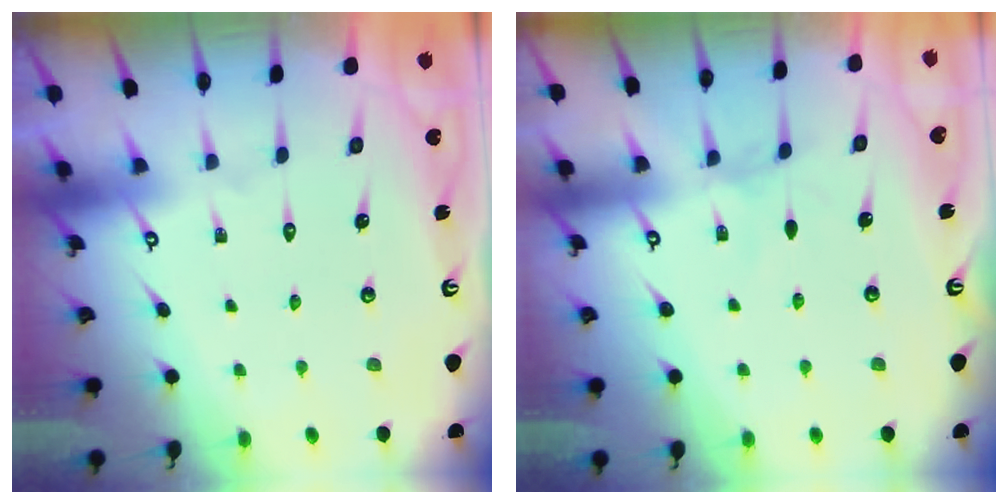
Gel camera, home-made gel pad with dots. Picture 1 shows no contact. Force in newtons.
{"total": 2.3, "press": 2.3, "slide": 0.4}